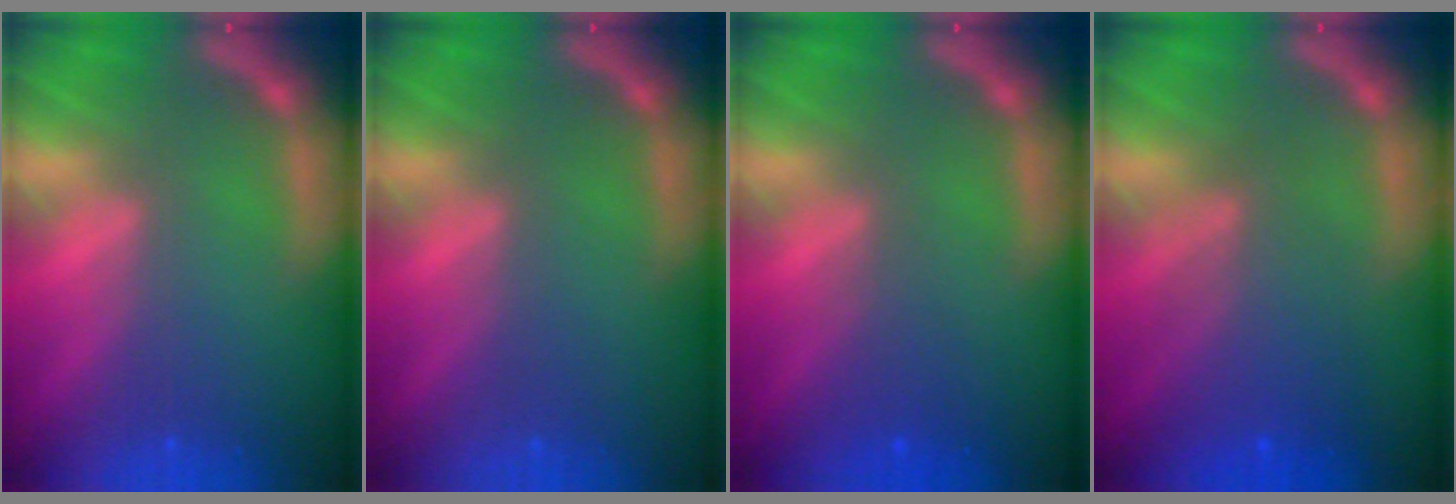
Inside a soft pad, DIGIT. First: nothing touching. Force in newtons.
{"total": 0.0}
{"total": 1.9}
{"total": 5.6}